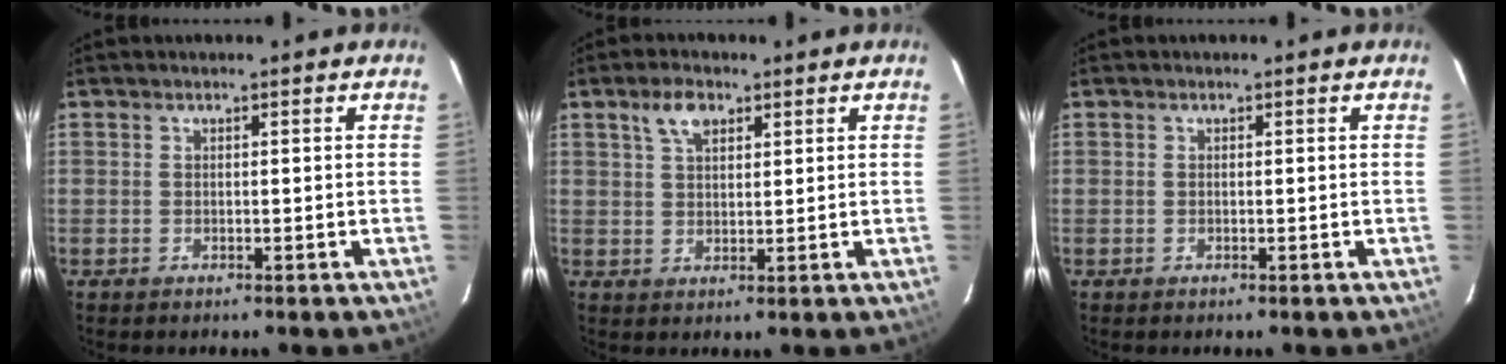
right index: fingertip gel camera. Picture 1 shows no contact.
{"total": 4.5, "force": [2.5, 2.4, 2.9], "torque": [-0.054, 0.012, 0.047]}
{"total": 0.0}